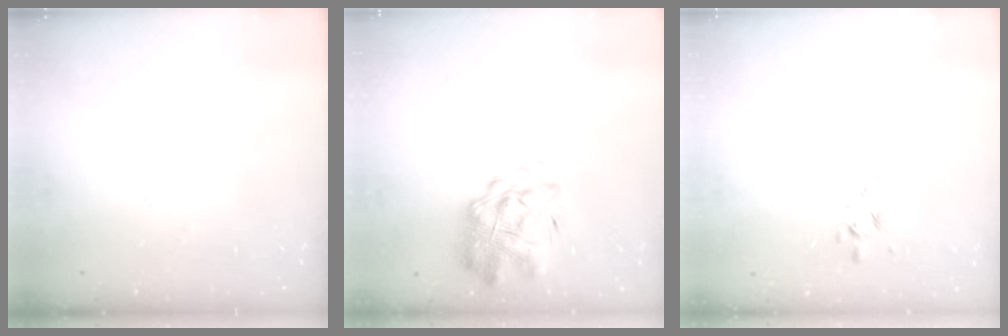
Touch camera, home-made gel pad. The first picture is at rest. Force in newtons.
{"total": 2.6, "press": 2.1, "slide": 1.6}
{"total": 2.7, "press": 2.5, "slide": 0.8}